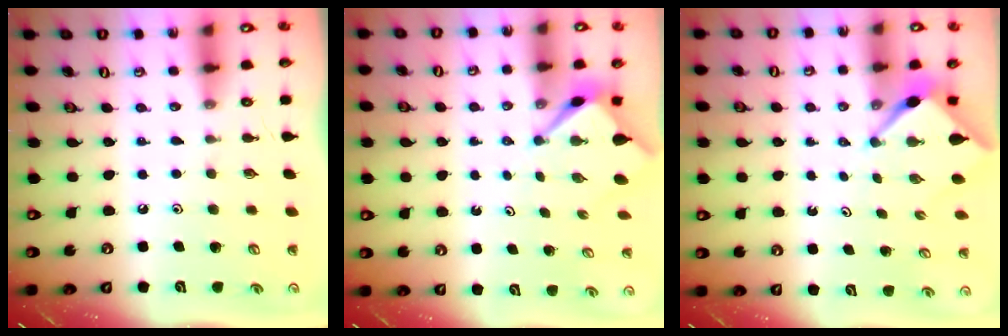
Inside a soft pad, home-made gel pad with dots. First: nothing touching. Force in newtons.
{"total": 3.1, "press": 3.1, "slide": 0.3}
{"total": 2.8, "press": 2.8, "slide": 0.2}